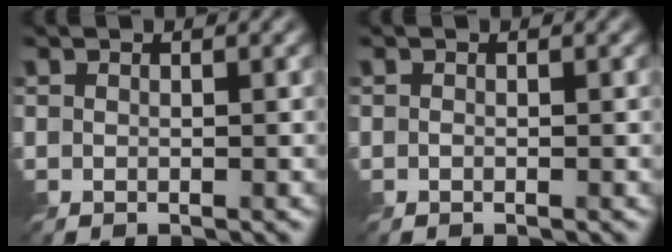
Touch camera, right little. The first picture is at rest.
{"total": 0.0}